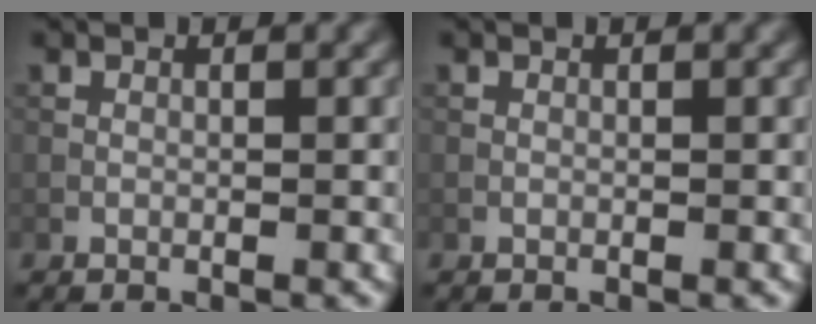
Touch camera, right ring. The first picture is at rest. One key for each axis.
{"total": 0.0}